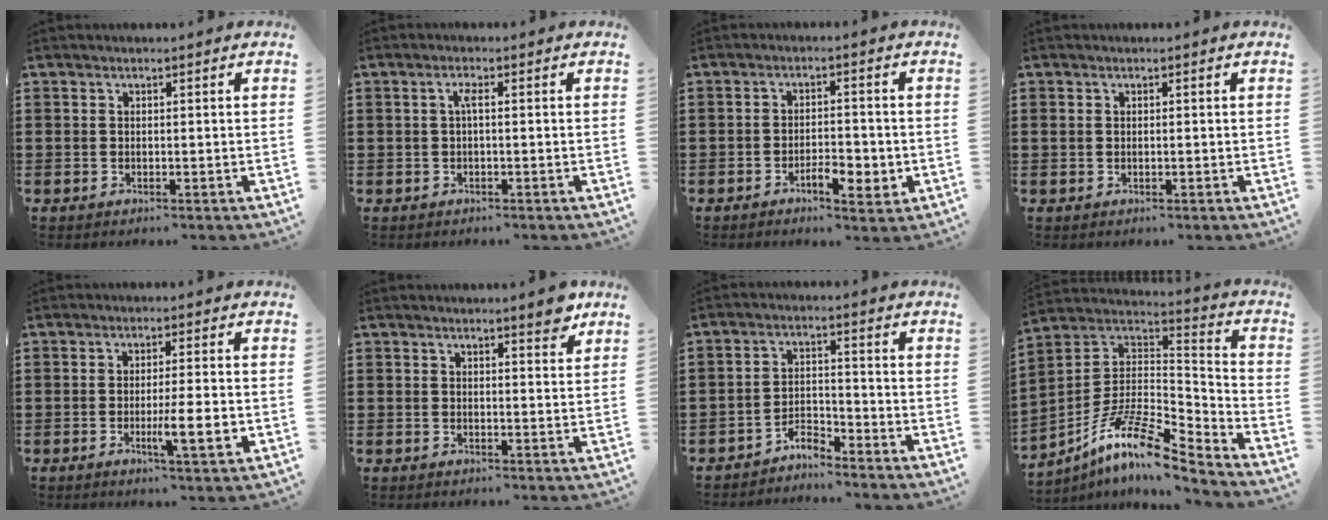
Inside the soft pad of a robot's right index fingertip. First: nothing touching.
{"total": 1.7, "force": [-0.1, 0.2, 1.7], "torque": [-0.034, 0.001, -0.003]}
{"total": 4.9, "force": [-2.2, 2.1, 3.9], "torque": [-0.053, 0.006, -0.040]}
{"total": 0.8, "force": [0.1, 0.4, 0.6], "torque": [-0.013, 0.005, 0.000]}
{"total": 6.6, "force": [-1.7, 0.8, 6.3], "torque": [-0.100, -0.008, -0.027]}
{"total": 3.3, "force": [2.8, 0.6, 1.7], "torque": [-0.022, -0.004, 0.047]}
{"total": 3.6, "force": [-3.6, 0.5, 0.4], "torque": [-0.014, 0.006, -0.074]}
{"total": 11.8, "force": [-8.0, 2.9, 8.1], "torque": [-0.168, 0.003, -0.161]}